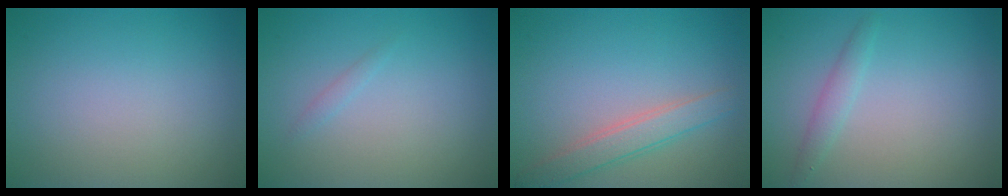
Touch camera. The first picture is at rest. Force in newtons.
{"total": 0.5, "press": 0.5, "slide": 0.0}
{"total": 2.7, "press": 2.7, "slide": 0.1}
{"total": 1.4, "press": 1.4, "slide": 0.1}